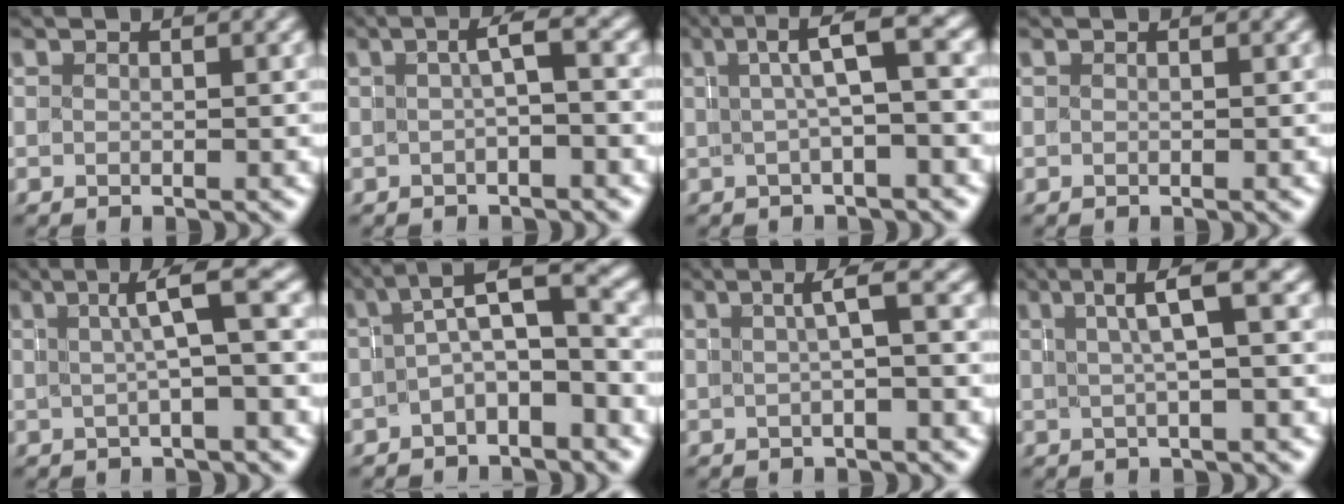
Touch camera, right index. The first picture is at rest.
{"total": 1.9, "force": [-0.1, 0.0, 1.9], "torque": [-0.020, 0.005, 0.000]}
{"total": 3.6, "force": [0.7, 0.2, 3.5], "torque": [-0.039, 0.017, 0.009]}
{"total": 0.0}
{"total": 3.0, "force": [0.4, -0.7, 2.9], "torque": [-0.032, 0.014, 0.008]}
{"total": 5.0, "force": [-0.9, 2.4, 4.3], "torque": [-0.060, -0.014, -0.010]}
{"total": 1.9, "force": [0.0, -0.4, 1.9], "torque": [-0.022, 0.006, 0.003]}
{"total": 3.6, "force": [1.3, -0.3, 3.3], "torque": [-0.039, 0.021, 0.019]}